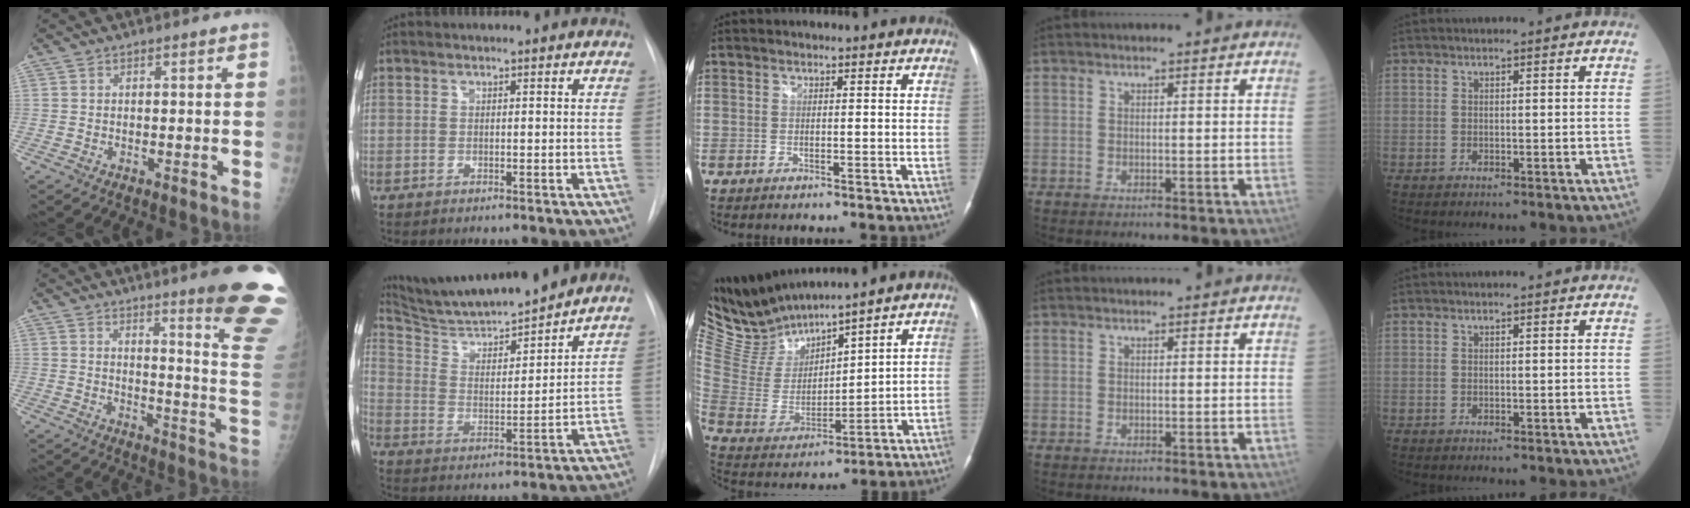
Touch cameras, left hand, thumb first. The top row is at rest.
{"thumb": {"total": 18.0, "force": [13.0, 0.8, 12.5], "torque": [-0.127, -0.113, 0.160]}, "index": {"total": 15.3, "force": [14.1, 0.3, 6.0], "torque": [-0.108, -0.013, 0.245]}, "middle": {"total": 10.9, "force": [10.8, 0.0, 1.9], "torque": [-0.071, 0.003, 0.239]}}